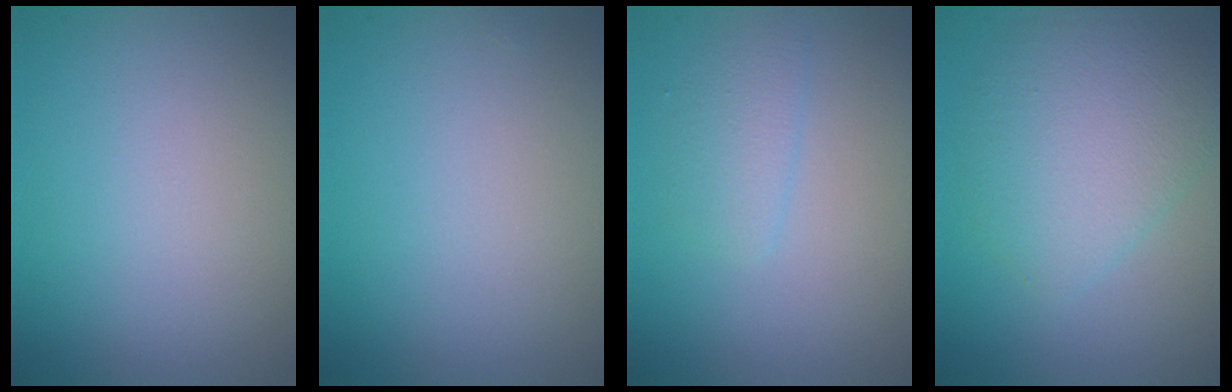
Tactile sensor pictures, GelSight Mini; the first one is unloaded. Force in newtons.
{"total": 0.0}
{"total": 1.5, "press": 1.5, "slide": 0.0}
{"total": 5.0, "press": 5.0, "slide": 0.1}